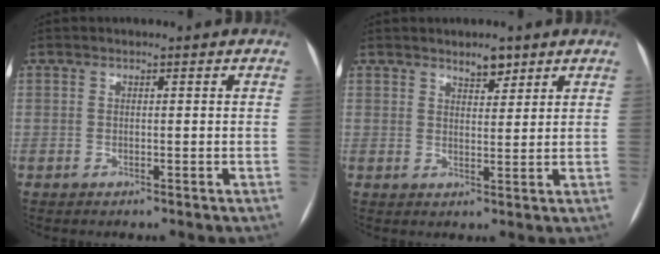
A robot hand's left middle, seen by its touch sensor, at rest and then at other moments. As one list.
[{"total": 3.1, "force": [2.4, 1.1, 1.5], "torque": [-0.026, -0.001, 0.040]}]